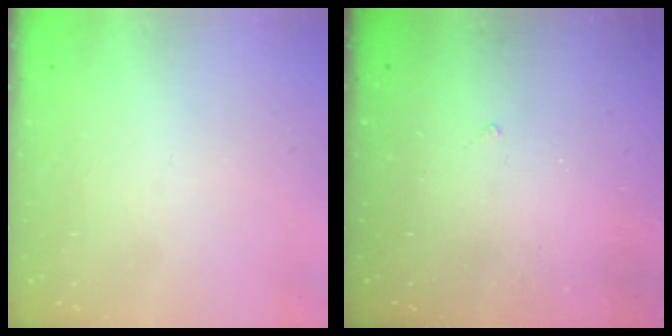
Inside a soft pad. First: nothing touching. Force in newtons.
{"total": 2.0, "press": 1.9, "slide": 0.3}